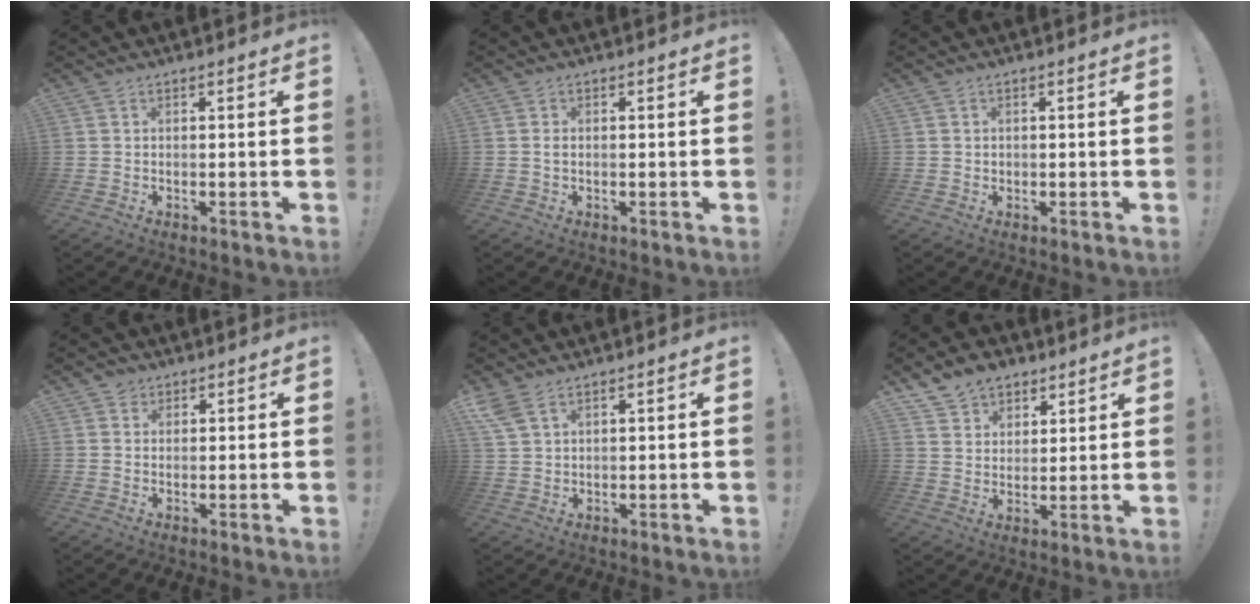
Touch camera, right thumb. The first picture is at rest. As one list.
[{"total": 0.8, "force": [-0.1, 0.5, 0.6], "torque": [-0.015, 0.005, -0.001]}, {"total": 0.7, "force": [0.1, 0.7, 0.1], "torque": [-0.002, 0.003, 0.002]}, {"total": 2.3, "force": [1.4, 1.8, 0.3], "torque": [-0.004, -0.001, 0.025]}, {"total": 5.2, "force": [3.3, 2.5, 3.1], "torque": [-0.055, -0.011, 0.065]}, {"total": 8.3, "force": [6.2, 5.4, 1.5], "torque": [-0.029, -0.038, 0.122]}]